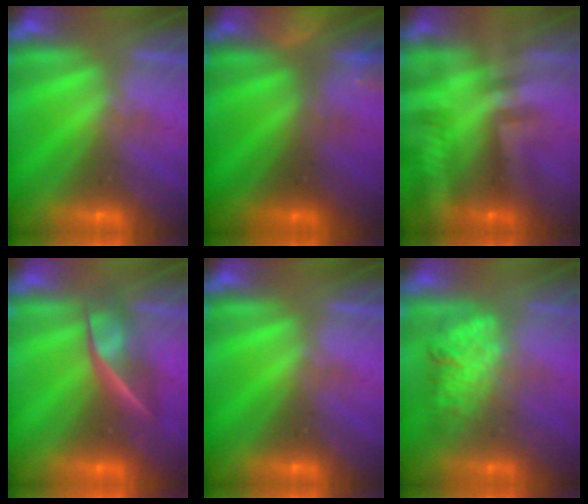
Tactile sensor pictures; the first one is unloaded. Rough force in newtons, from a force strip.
{"total": 7.7}
{"total": 2.4}
{"total": 2.5}
{"total": 0.0}
{"total": 3.5}